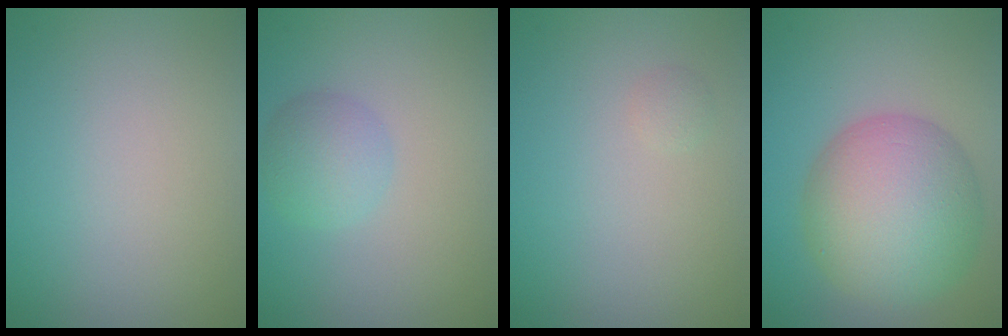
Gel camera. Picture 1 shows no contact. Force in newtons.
{"total": 2.7, "press": 2.7, "slide": 0.1}
{"total": 0.6, "press": 0.6, "slide": 0.1}
{"total": 9.9, "press": 9.8, "slide": 0.5}